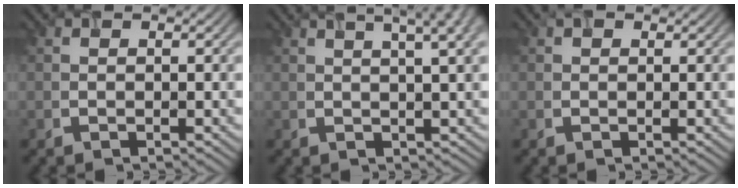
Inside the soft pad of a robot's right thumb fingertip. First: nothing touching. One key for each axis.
{"total": 8.3, "fx": 4.5, "fy": 2.3, "fz": 6.6, "tx": -0.077, "ty": 0.032, "tz": 0.041}
{"total": 1.1, "fx": 0.8, "fy": 0.6, "fz": 0.6, "tx": -0.008, "ty": 0.006, "tz": 0.012}